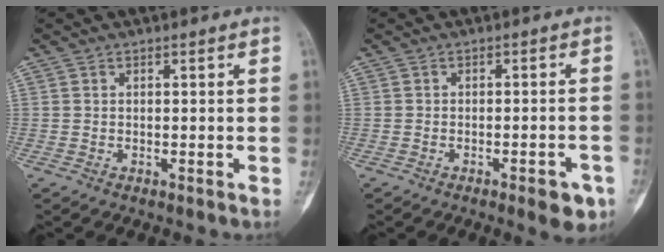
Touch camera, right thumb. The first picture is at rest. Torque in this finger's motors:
{"motor_torque": [0.88, 0.71, 0.38, -0.28, 0.11]}